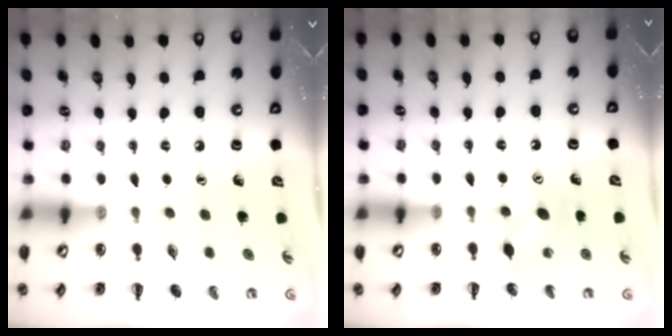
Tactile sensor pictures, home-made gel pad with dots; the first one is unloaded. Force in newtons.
{"total": 4.2, "press": 4.1, "slide": 0.9}